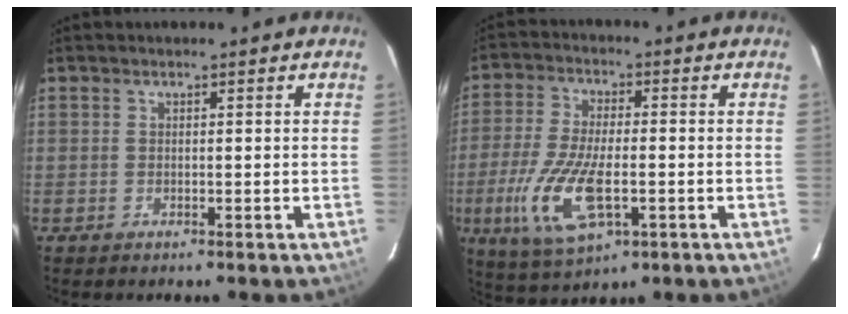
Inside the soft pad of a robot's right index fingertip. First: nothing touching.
{"total": 13.6, "force": [-3.9, 5.4, 11.8], "torque": [-0.252, -0.019, -0.071]}